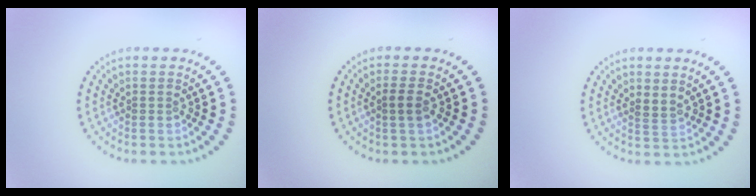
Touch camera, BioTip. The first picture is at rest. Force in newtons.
{"total": 1.2, "press": 1.1, "slide": 0.6}
{"total": 1.3, "press": 1.0, "slide": 0.9}